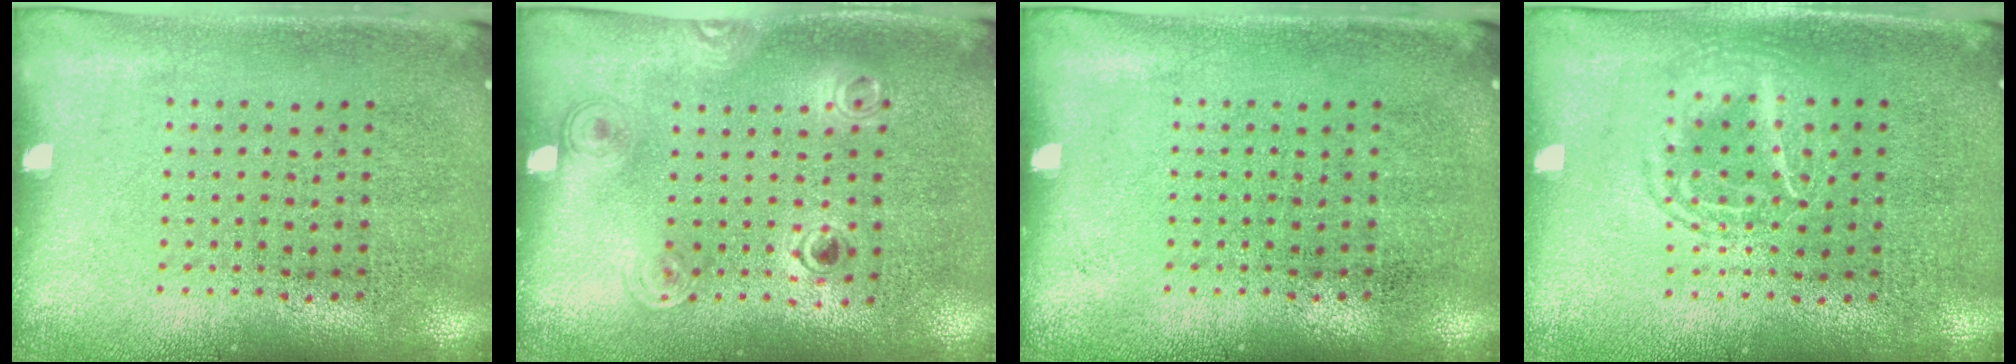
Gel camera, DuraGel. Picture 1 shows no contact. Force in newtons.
{"total": 1.1, "press": 0.9, "slide": 0.6}
{"total": 0.0}
{"total": 1.2, "press": 1.2, "slide": 0.1}